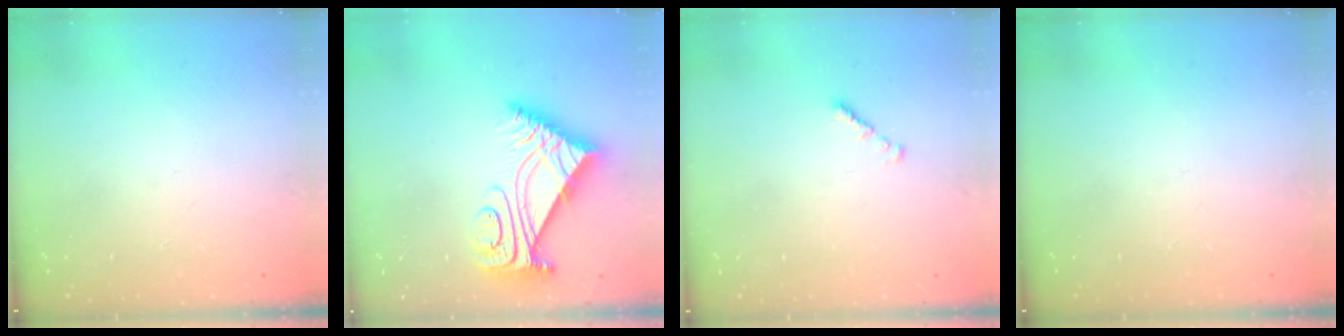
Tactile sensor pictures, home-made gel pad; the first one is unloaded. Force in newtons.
{"total": 9.6, "press": 9.6, "slide": 0.9}
{"total": 0.8, "press": 0.7, "slide": 0.4}
{"total": 0.0}